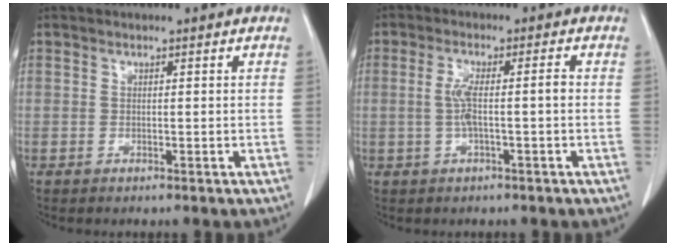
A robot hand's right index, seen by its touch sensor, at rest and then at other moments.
{"total": 4.5, "force": [-0.4, 0.5, 4.5], "torque": [-0.094, 0.011, -0.005]}